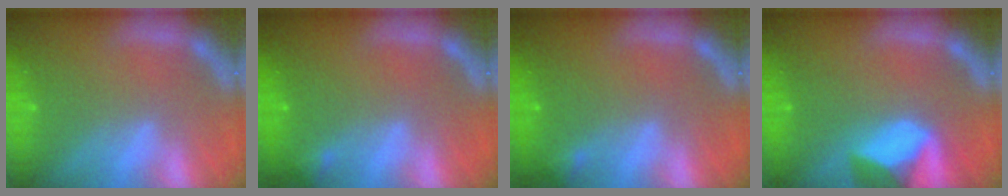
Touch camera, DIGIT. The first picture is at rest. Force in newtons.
{"total": 0.9}
{"total": 0.9}
{"total": 7.5}